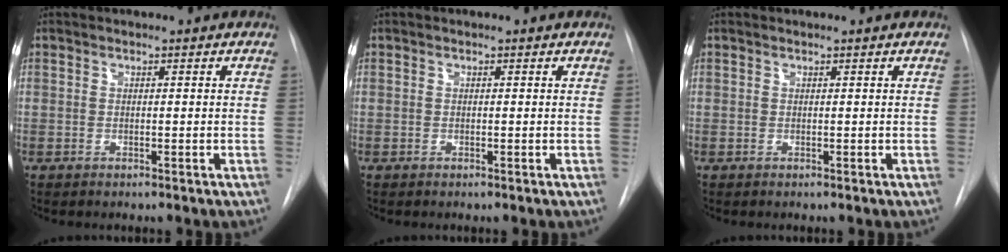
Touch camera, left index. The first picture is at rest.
{"total": 0.0}
{"total": 0.0}